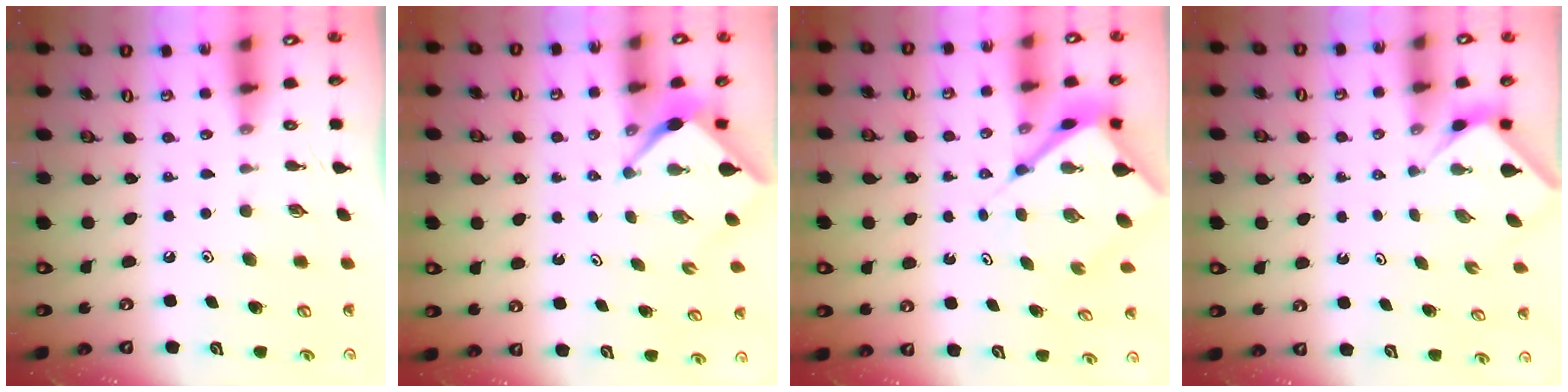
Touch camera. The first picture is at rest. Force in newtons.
{"total": 2.6, "press": 2.5, "slide": 0.3}
{"total": 5.8, "press": 5.8, "slide": 0.3}
{"total": 2.3, "press": 2.3, "slide": 0.1}